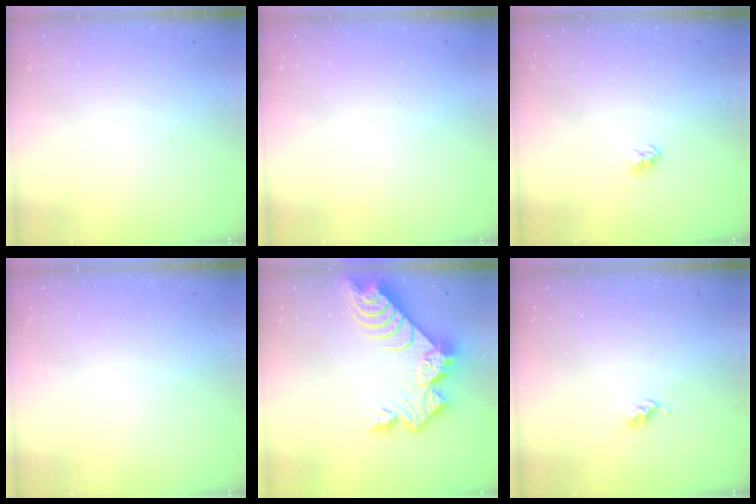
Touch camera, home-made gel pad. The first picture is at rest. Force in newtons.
{"total": 0.0}
{"total": 3.2, "press": 3.2, "slide": 0.3}
{"total": 0.0}
{"total": 12.8, "press": 12.7, "slide": 1.1}
{"total": 2.7, "press": 2.7, "slide": 0.4}